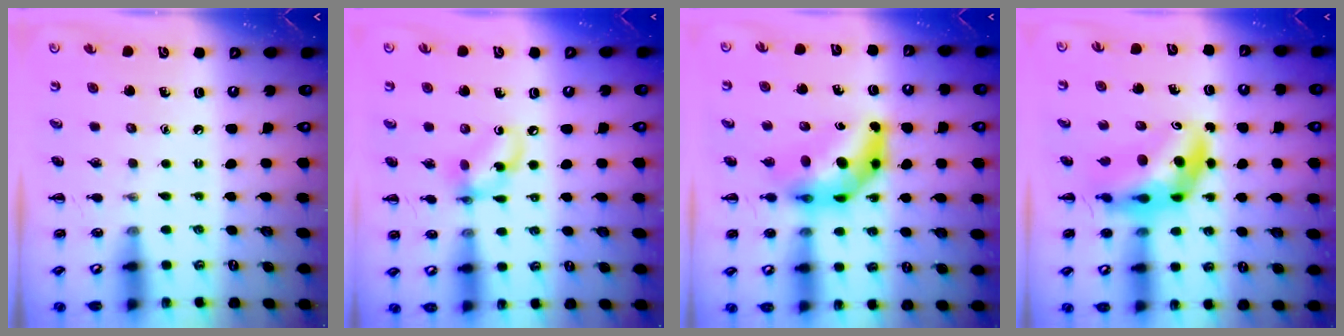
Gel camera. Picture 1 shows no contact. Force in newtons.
{"total": 8.3, "press": 8.2, "slide": 1.5}
{"total": 8.9, "press": 8.4, "slide": 2.8}
{"total": 10.4, "press": 10.0, "slide": 2.9}